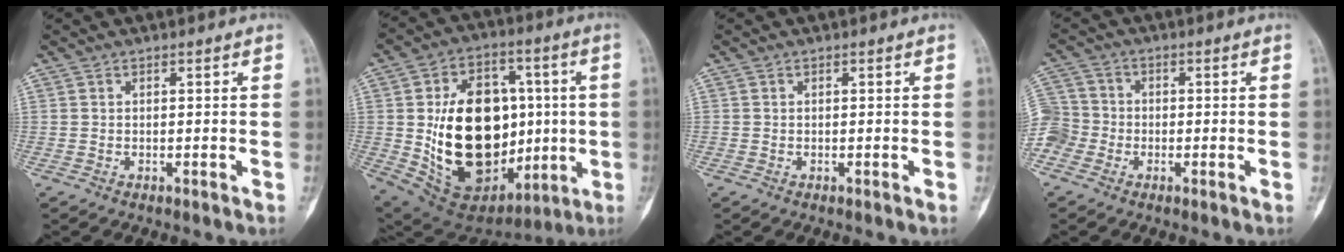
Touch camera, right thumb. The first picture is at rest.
{"total": 28.6, "force": [-0.4, 18.8, 21.5], "torque": [-0.331, 0.004, 0.025]}
{"total": 0.0}
{"total": 9.8, "force": [-3.2, 8.6, 3.2], "torque": [-0.091, 0.031, -0.066]}